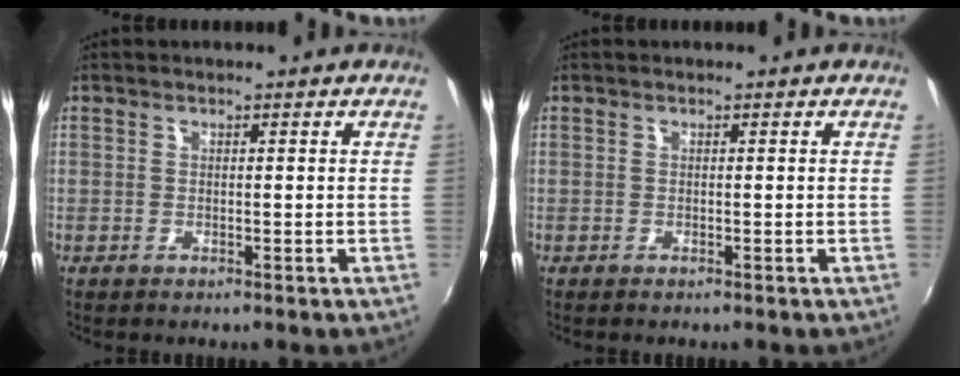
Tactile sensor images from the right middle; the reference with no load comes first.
{"total": 0.0}